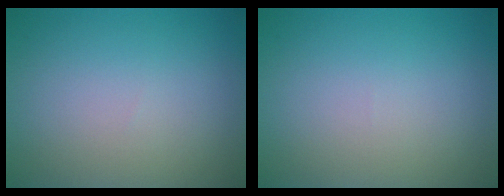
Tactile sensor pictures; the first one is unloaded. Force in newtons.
{"total": 0.0}